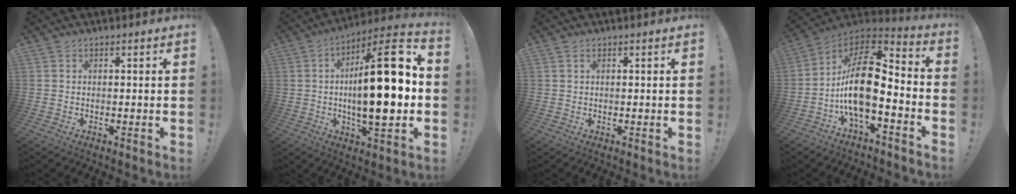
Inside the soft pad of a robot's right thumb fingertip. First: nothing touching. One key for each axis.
{"total": 23.2, "fx": -0.5, "fy": 6.6, "fz": 22.3, "tx": -0.364, "ty": 0.001, "tz": -0.020}
{"total": 0.8, "fx": 0.4, "fy": 0.4, "fz": 0.5, "tx": -0.017, "ty": 0.003, "tz": 0.009}
{"total": 16.8, "fx": -2.5, "fy": 7.3, "fz": 14.9, "tx": -0.283, "ty": 0.012, "tz": -0.042}